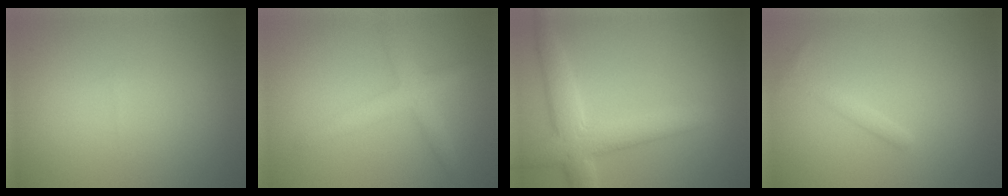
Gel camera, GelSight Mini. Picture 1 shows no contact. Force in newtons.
{"total": 2.9, "press": 2.9, "slide": 0.1}
{"total": 5.8, "press": 5.8, "slide": 0.4}
{"total": 1.1, "press": 1.1, "slide": 0.1}